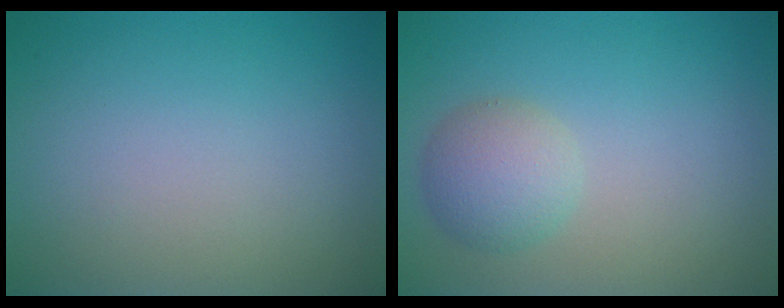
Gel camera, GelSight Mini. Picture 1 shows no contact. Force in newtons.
{"total": 3.0, "press": 3.0, "slide": 0.1}